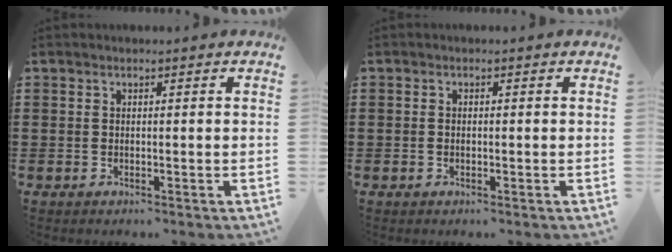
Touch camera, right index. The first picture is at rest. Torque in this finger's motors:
{"motor_torque": [-0.76, 1.38, -0.01, 0.00]}